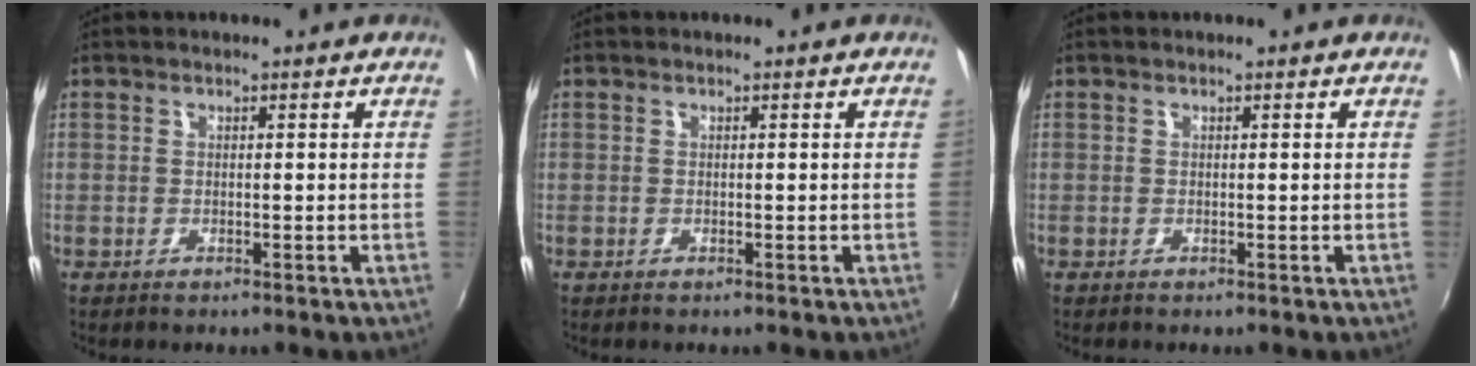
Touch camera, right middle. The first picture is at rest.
{"total": 0.0}
{"total": 0.0}